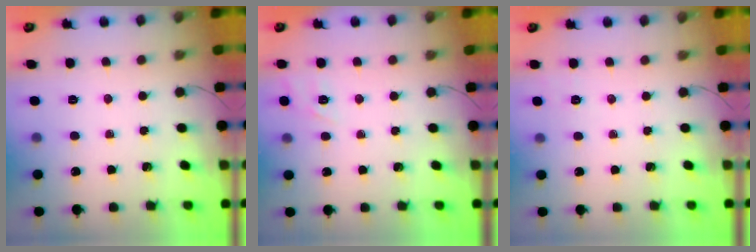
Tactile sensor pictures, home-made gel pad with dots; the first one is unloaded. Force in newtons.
{"total": 2.4, "press": 1.8, "slide": 1.5}
{"total": 6.8, "press": 6.6, "slide": 1.8}